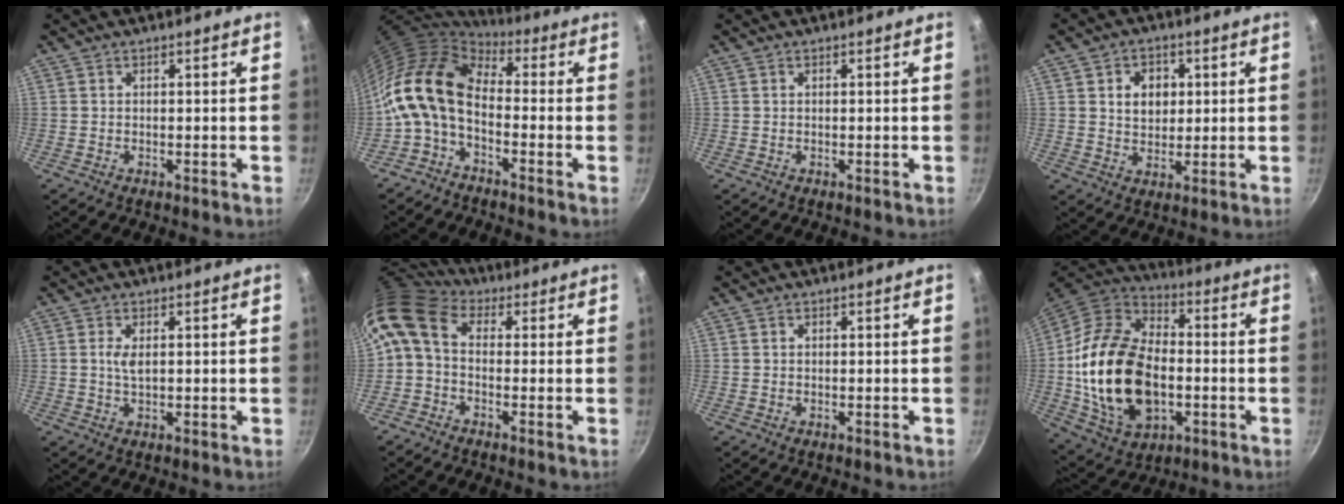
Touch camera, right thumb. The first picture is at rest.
{"total": 13.5, "force": [-1.9, 8.4, 10.4], "torque": [-0.190, 0.029, -0.057]}
{"total": 0.0}
{"total": 6.7, "force": [1.6, 5.2, 3.8], "torque": [-0.036, -0.003, 0.027]}
{"total": 2.9, "force": [0.5, 1.3, 2.5], "torque": [-0.042, -0.001, 0.010]}
{"total": 8.5, "force": [0.9, 5.9, 6.1], "torque": [-0.118, 0.027, -0.002]}
{"total": 0.5, "force": [0.3, 0.4, 0.2], "torque": [-0.003, 0.003, 0.004]}
{"total": 24.9, "force": [-2.7, 16.2, 18.8], "torque": [-0.336, 0.022, -0.043]}